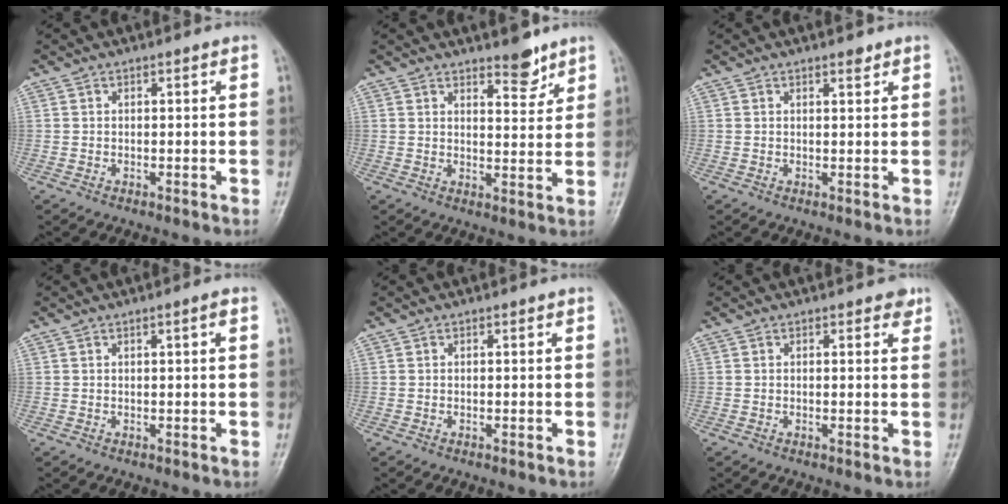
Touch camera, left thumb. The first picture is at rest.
{"total": 5.0, "force": [4.0, 1.8, 2.6], "torque": [-0.017, -0.032, 0.059]}
{"total": 1.3, "force": [1.0, 0.4, 0.7], "torque": [-0.006, -0.007, 0.016]}
{"total": 1.2, "force": [0.4, 0.0, 1.2], "torque": [-0.020, 0.002, 0.007]}
{"total": 0.0}
{"total": 1.4, "force": [0.9, 0.7, 0.7], "torque": [0.003, -0.003, 0.006]}